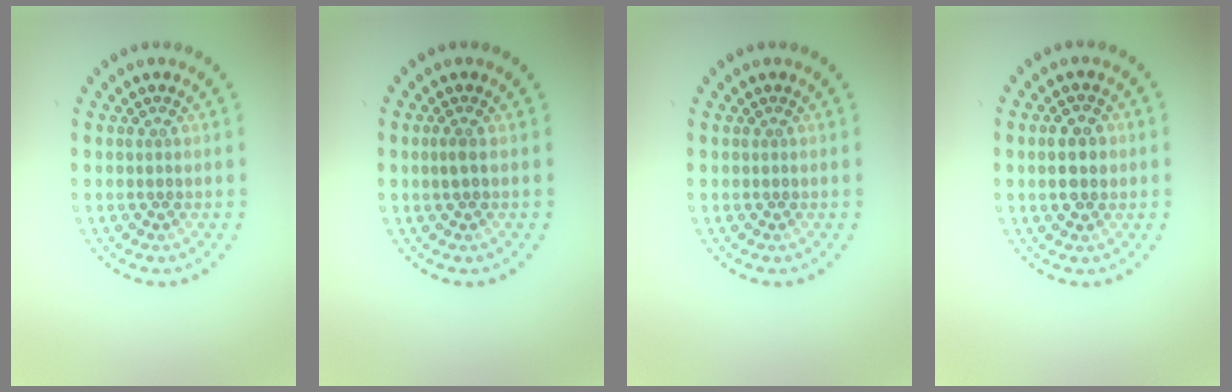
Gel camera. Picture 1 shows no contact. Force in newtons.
{"total": 0.9, "press": 0.7, "slide": 0.5}
{"total": 0.0}
{"total": 2.3, "press": 2.3, "slide": 0.1}